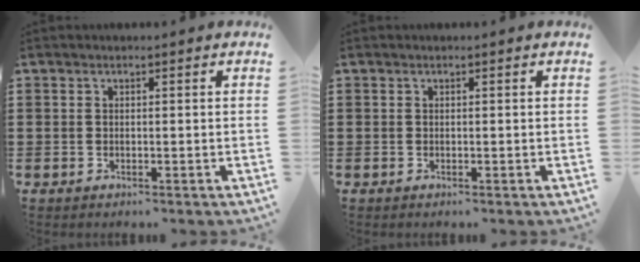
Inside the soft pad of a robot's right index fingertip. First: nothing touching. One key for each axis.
{"total": 0.0}